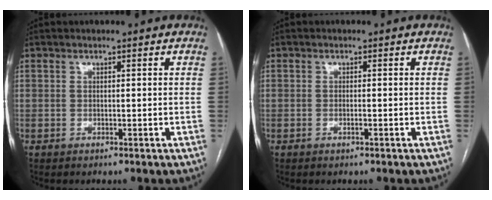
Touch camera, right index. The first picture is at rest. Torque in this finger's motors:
{"motor_torque": [-0.03, 0.14, -0.04, 0.00]}